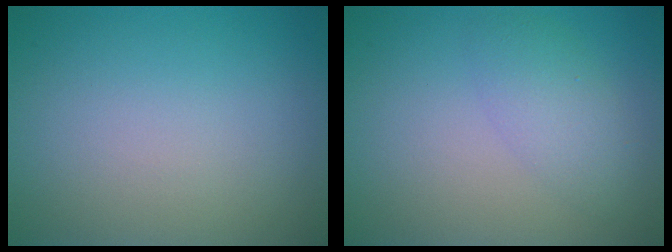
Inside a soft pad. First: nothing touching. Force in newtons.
{"total": 2.7, "press": 2.7, "slide": 0.2}